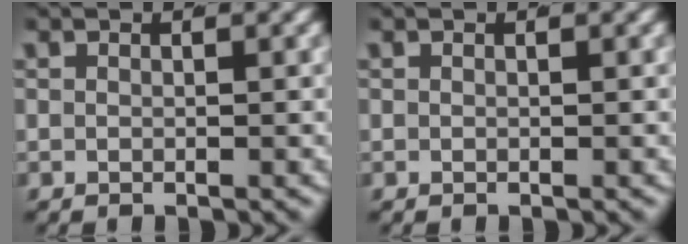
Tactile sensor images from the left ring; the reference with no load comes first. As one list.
[{"total": 0.0}]